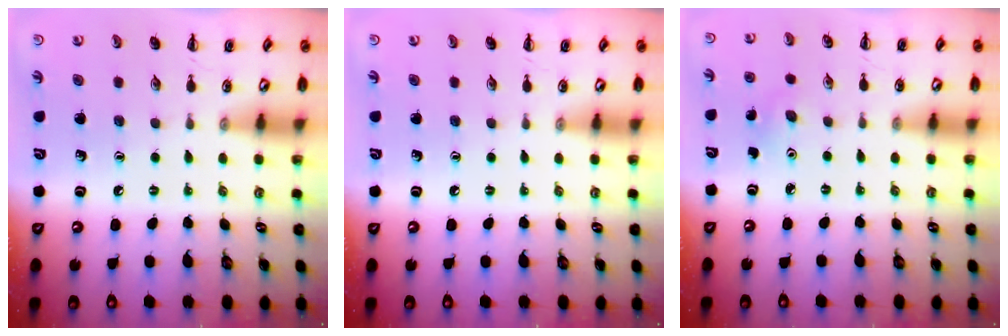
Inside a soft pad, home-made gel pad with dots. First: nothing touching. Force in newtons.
{"total": 0.0}
{"total": 2.9, "press": 2.8, "slide": 0.8}